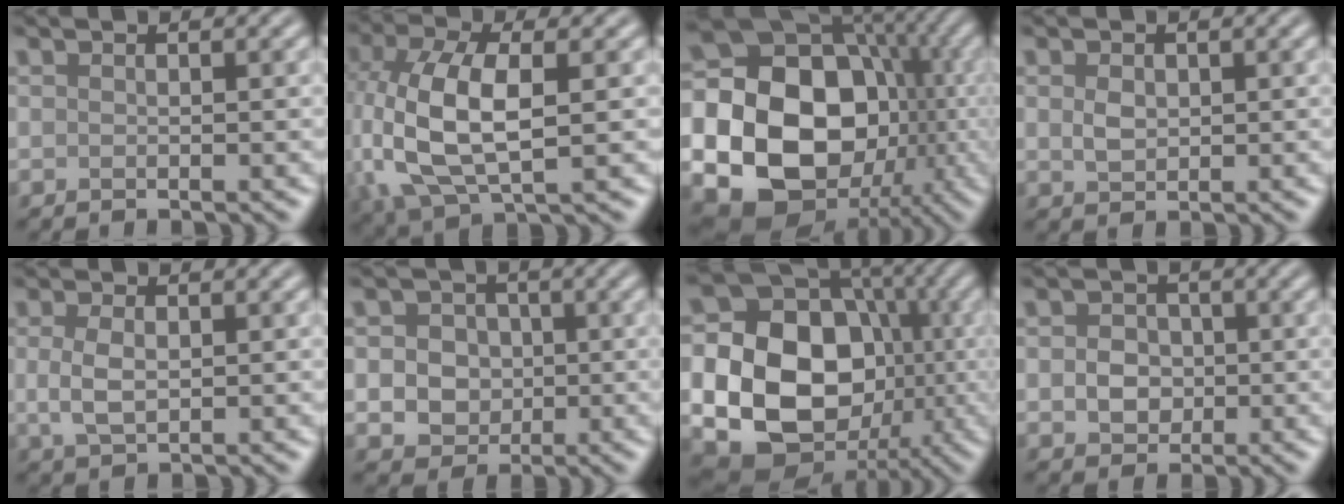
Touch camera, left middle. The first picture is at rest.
{"total": 9.3, "force": [0.2, 4.7, 8.0], "torque": [-0.182, 0.001, 0.003]}
{"total": 24.5, "force": [-4.0, 21.2, 11.7], "torque": [-0.224, -0.021, -0.109]}
{"total": 1.7, "force": [0.3, 1.3, 1.1], "torque": [-0.023, 0.000, 0.007]}
{"total": 2.7, "force": [0.2, 1.6, 2.1], "torque": [-0.052, -0.002, 0.004]}
{"total": 5.3, "force": [0.1, 4.7, 2.5], "torque": [-0.027, 0.020, -0.019]}
{"total": 20.2, "force": [-2.5, 17.3, 10.1], "torque": [-0.201, -0.013, -0.083]}
{"total": 2.9, "force": [-0.2, 2.5, 1.5], "torque": [-0.022, -0.001, -0.009]}